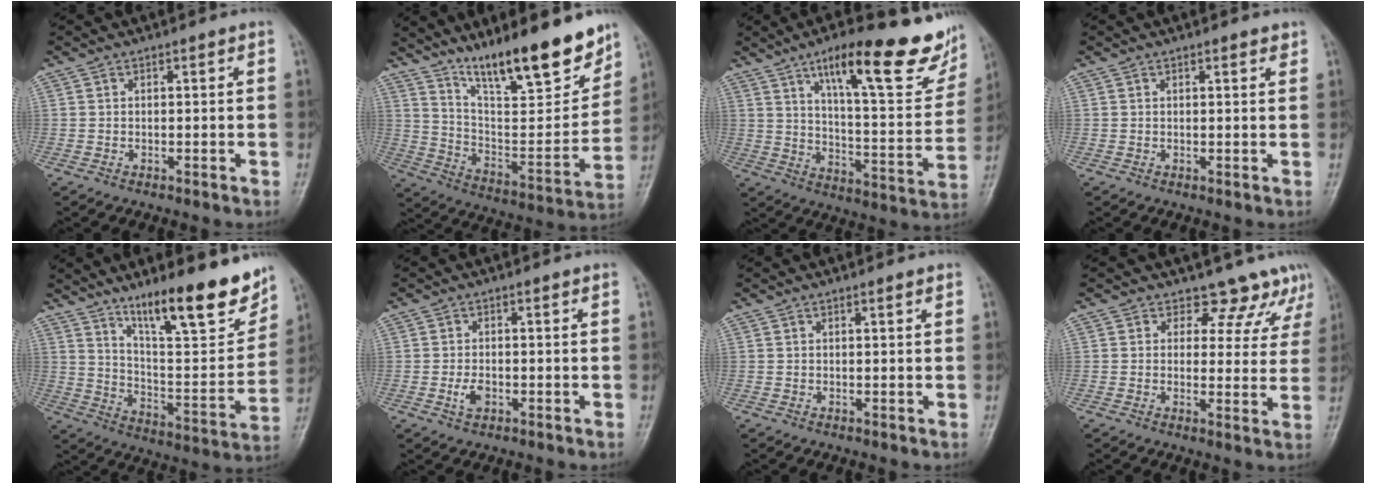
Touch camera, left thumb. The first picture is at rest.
{"total": 20.5, "force": [14.9, 4.7, 13.3], "torque": [-0.172, -0.080, 0.256]}
{"total": 24.8, "force": [15.0, 6.5, 18.6], "torque": [-0.222, -0.053, 0.225]}
{"total": 1.4, "force": [1.1, 0.4, 0.8], "torque": [-0.009, -0.005, 0.013]}
{"total": 20.1, "force": [13.7, 4.6, 13.9], "torque": [-0.172, -0.078, 0.225]}
{"total": 2.5, "force": [-0.7, 1.5, 1.8], "torque": [-0.033, 0.001, -0.013]}
{"total": 0.6, "force": [0.4, 0.0, 0.4], "torque": [-0.007, -0.002, 0.007]}
{"total": 8.4, "force": [6.9, 4.7, 0.8], "torque": [0.039, -0.034, 0.061]}